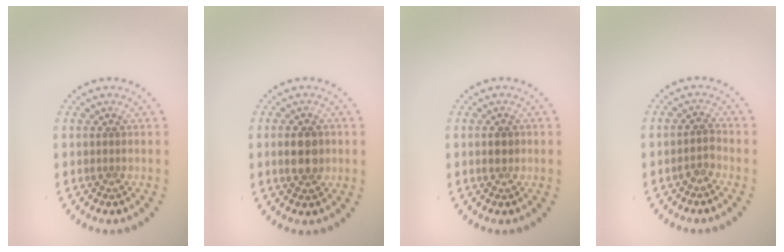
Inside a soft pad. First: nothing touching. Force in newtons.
{"total": 3.3, "press": 3.3, "slide": 0.4}
{"total": 1.3, "press": 1.2, "slide": 0.2}
{"total": 1.4, "press": 1.0, "slide": 0.9}